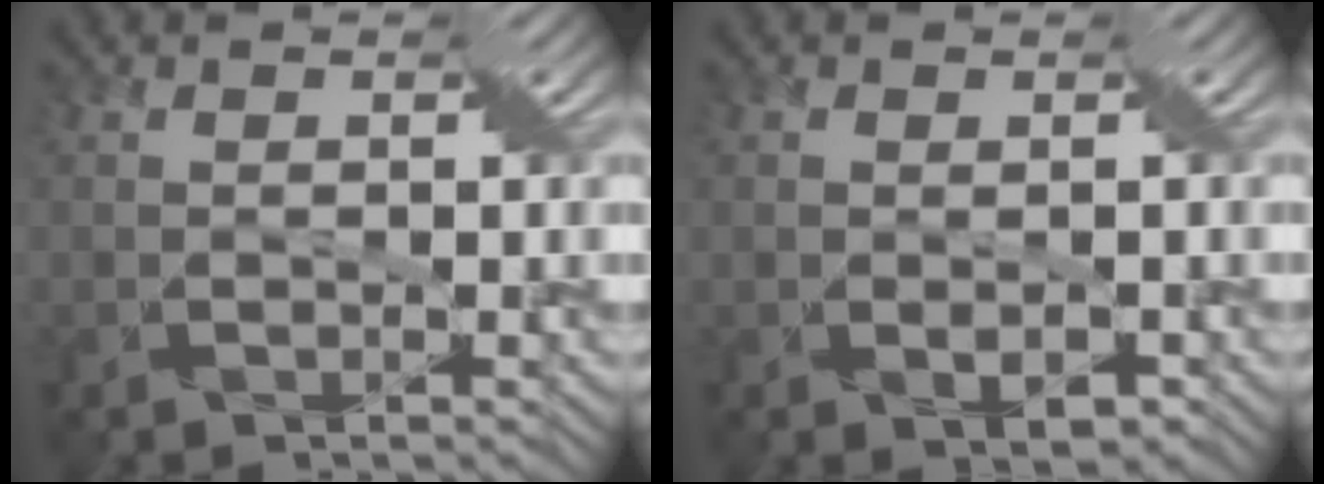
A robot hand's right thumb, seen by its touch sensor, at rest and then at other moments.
{"total": 2.1, "force": [-0.4, 0.9, 1.8], "torque": [-0.037, -0.011, -0.001]}